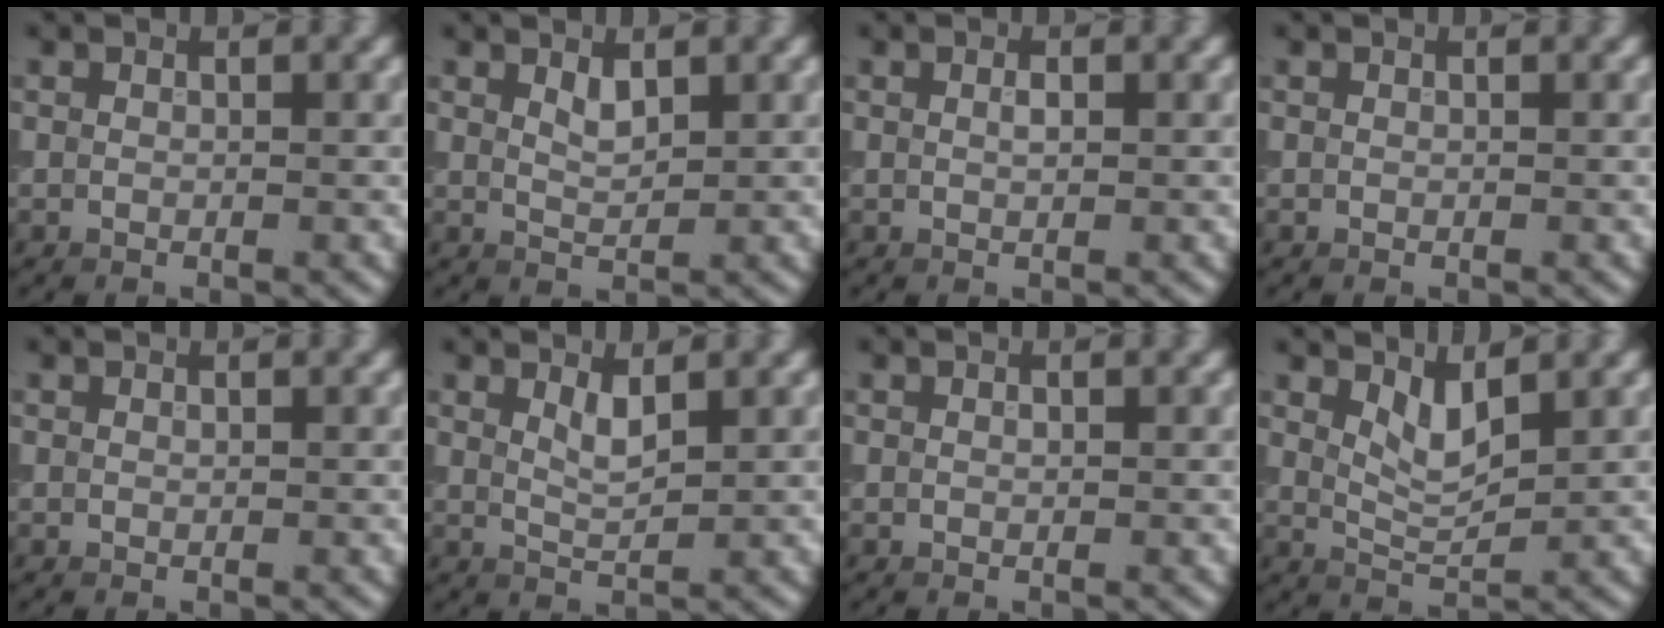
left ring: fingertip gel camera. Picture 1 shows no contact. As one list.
[{"total": 1.1, "force": [0.8, 0.3, 0.8], "torque": [-0.019, -0.002, 0.018]}, {"total": 0.6, "force": [0.1, 0.1, 0.6], "torque": [-0.015, 0.002, 0.003]}, {"total": 0.0}, {"total": 0.0}, {"total": 1.4, "force": [0.8, 0.2, 1.1], "torque": [-0.026, -0.004, 0.018]}, {"total": 0.0}, {"total": 2.2, "force": [1.3, 0.6, 1.7], "torque": [-0.036, -0.008, 0.029]}]